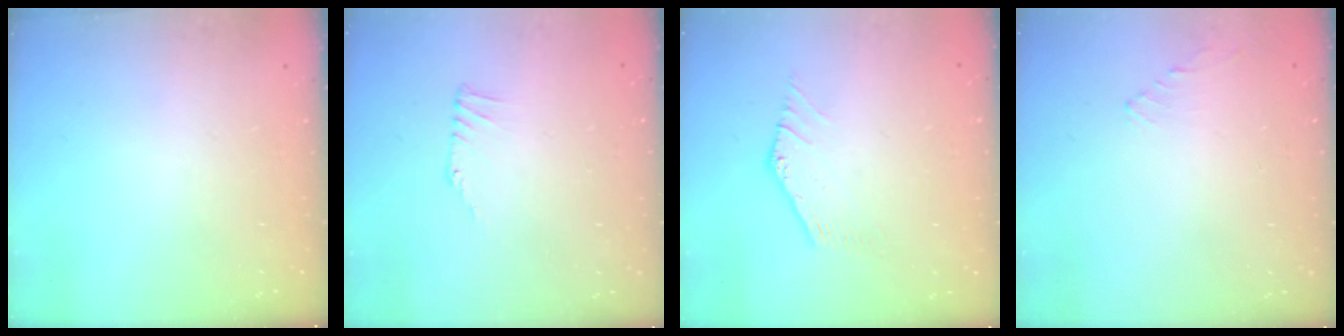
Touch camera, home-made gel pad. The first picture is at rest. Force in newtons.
{"total": 1.1, "press": 1.0, "slide": 0.2}
{"total": 0.6, "press": 0.6, "slide": 0.3}
{"total": 1.0, "press": 0.9, "slide": 0.4}